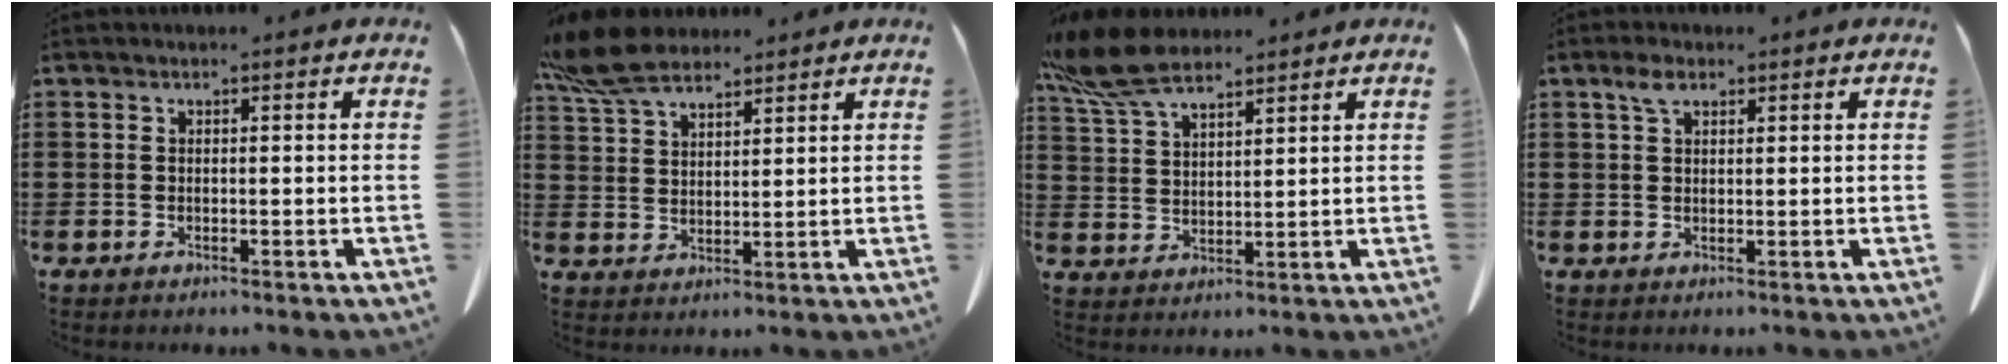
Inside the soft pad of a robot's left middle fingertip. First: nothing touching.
{"total": 8.4, "force": [6.7, 2.8, 4.1], "torque": [-0.109, -0.010, 0.128]}
{"total": 9.4, "force": [7.2, 3.0, 5.3], "torque": [-0.137, -0.014, 0.134]}
{"total": 2.7, "force": [1.5, 1.3, 1.8], "torque": [-0.042, 0.004, 0.029]}